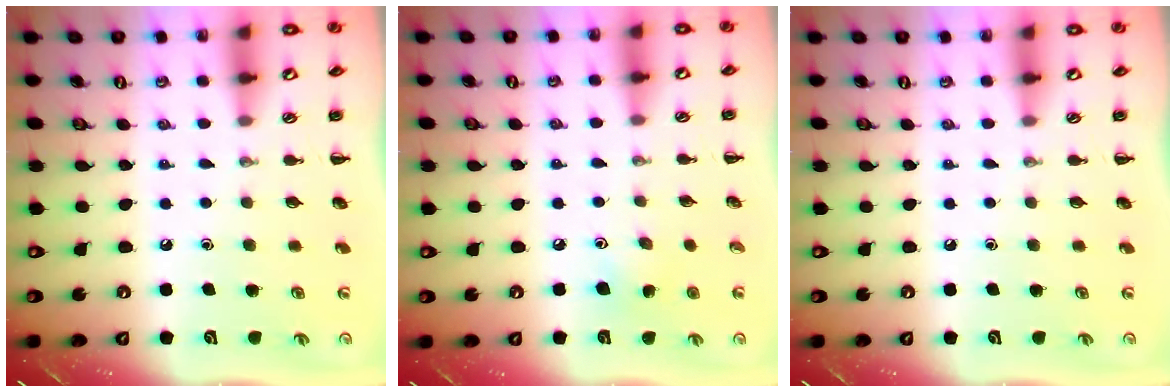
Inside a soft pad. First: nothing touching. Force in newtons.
{"total": 2.9, "press": 2.8, "slide": 0.8}
{"total": 0.0}